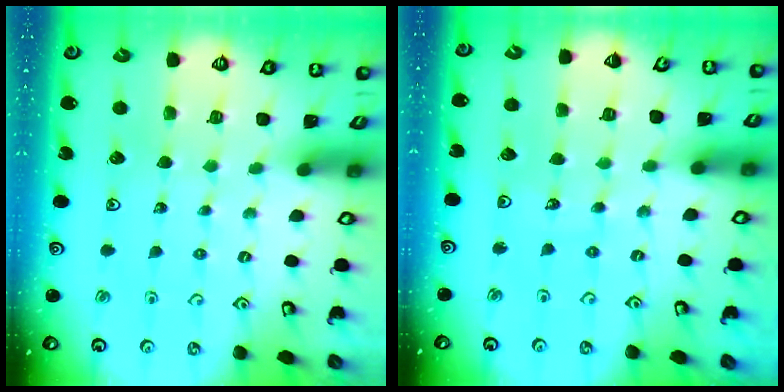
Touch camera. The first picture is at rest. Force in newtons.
{"total": 5.1, "press": 5.1, "slide": 0.5}